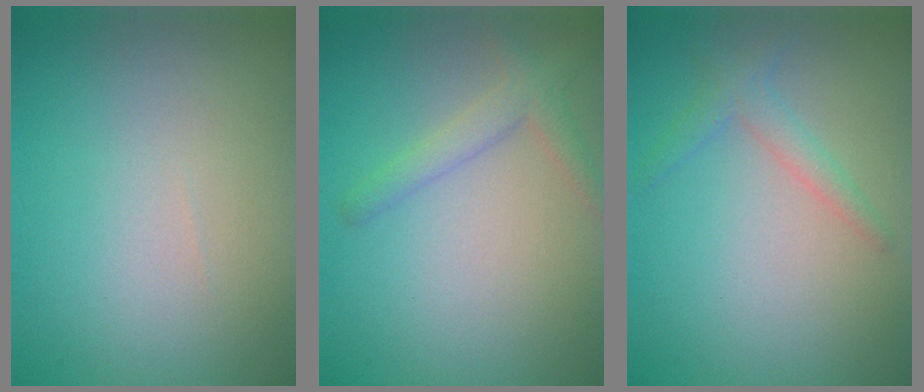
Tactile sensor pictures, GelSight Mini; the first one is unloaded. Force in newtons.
{"total": 2.4, "press": 2.4, "slide": 0.2}
{"total": 1.9, "press": 1.9, "slide": 0.0}